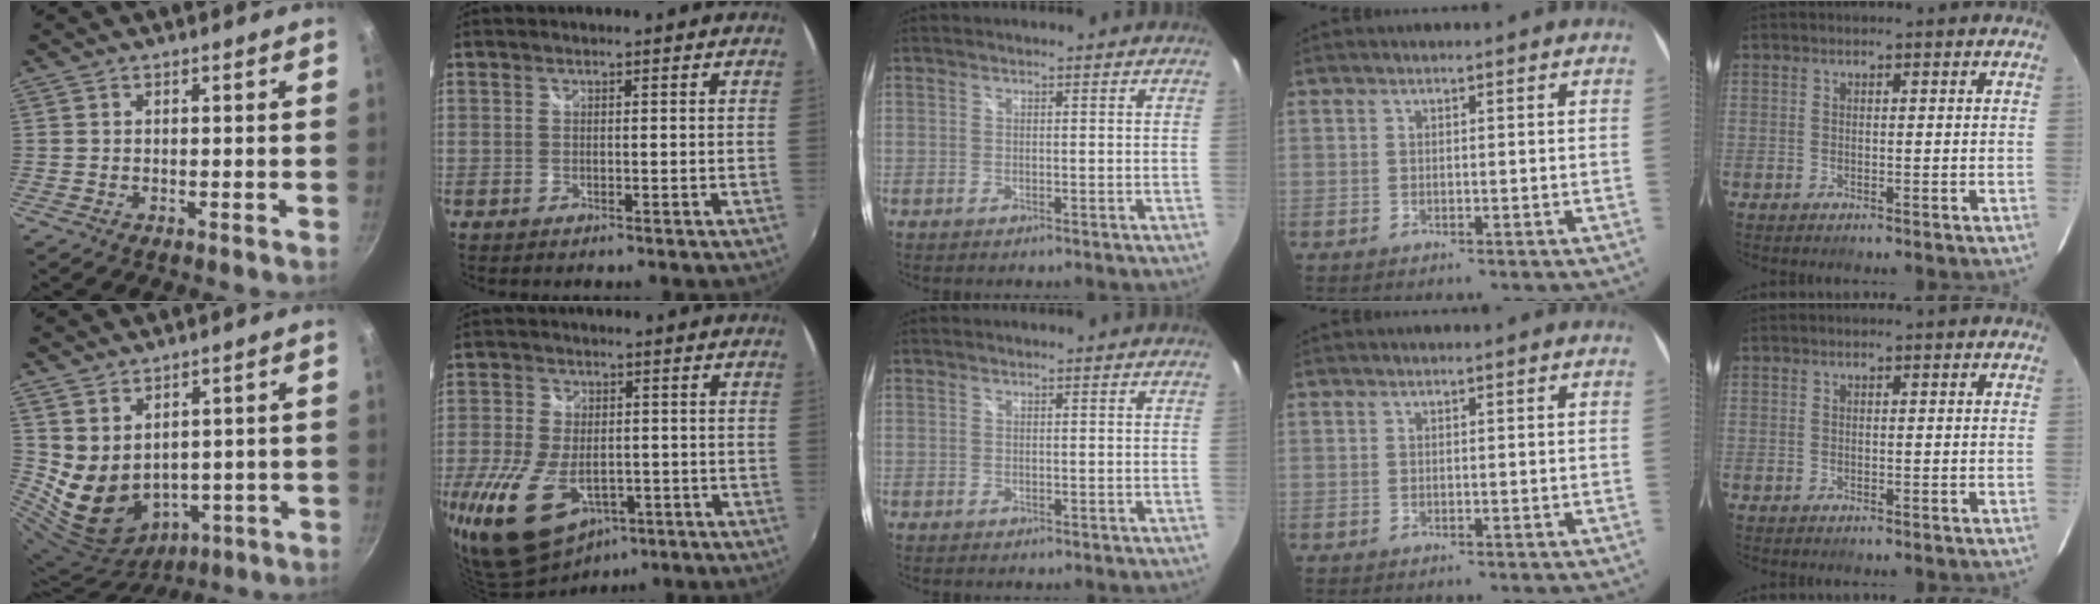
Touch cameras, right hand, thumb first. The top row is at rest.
{"thumb": {"total": 10.4, "force": [2.1, 8.0, 6.3], "torque": [-0.097, -0.015, 0.073]}, "index": {"total": 18.9, "force": [-7.8, 11.6, 12.7], "torque": [-0.297, -0.042, -0.124]}}